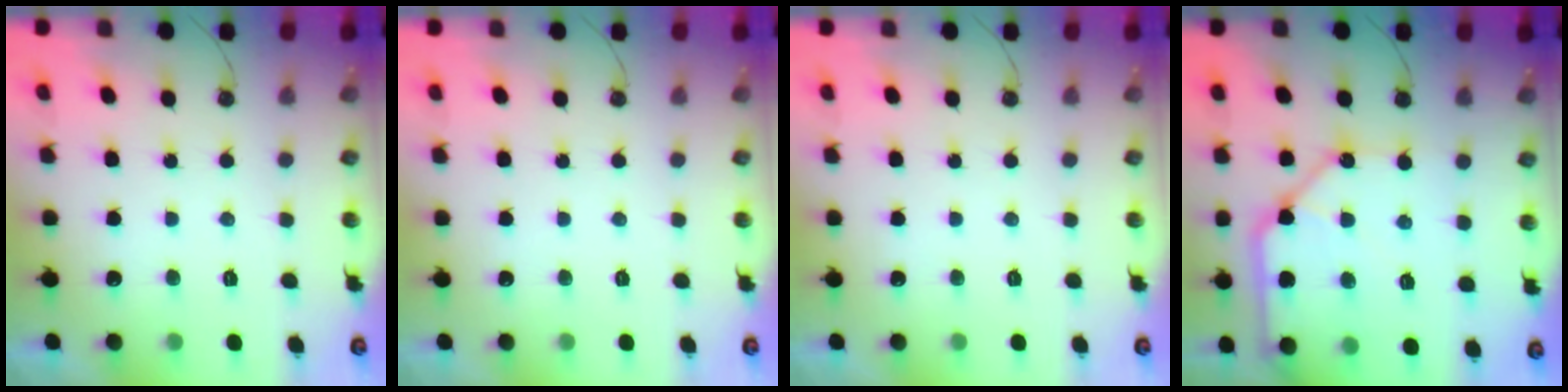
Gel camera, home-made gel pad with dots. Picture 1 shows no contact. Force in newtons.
{"total": 0.0}
{"total": 0.8, "press": 0.5, "slide": 0.6}
{"total": 13.1, "press": 13.0, "slide": 1.9}